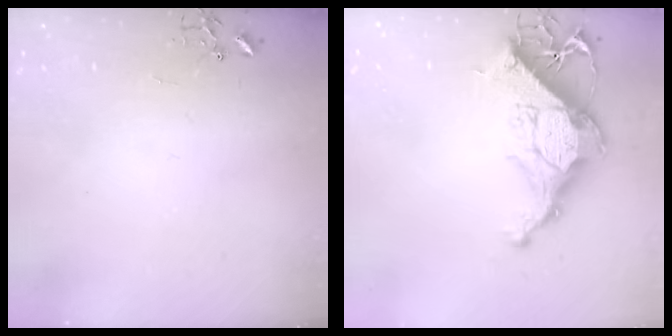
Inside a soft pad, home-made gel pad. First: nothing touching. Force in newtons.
{"total": 15.4, "press": 15.3, "slide": 1.6}